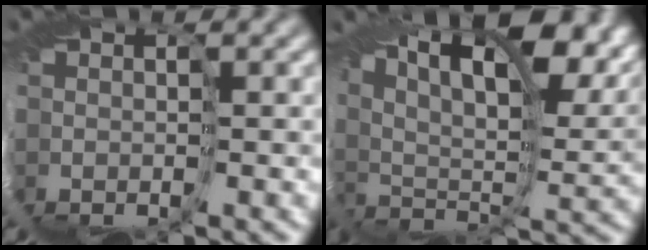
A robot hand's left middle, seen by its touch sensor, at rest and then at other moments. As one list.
[{"total": 12.5, "force": [8.1, 3.7, 8.7], "torque": [-0.147, 0.011, 0.135]}]